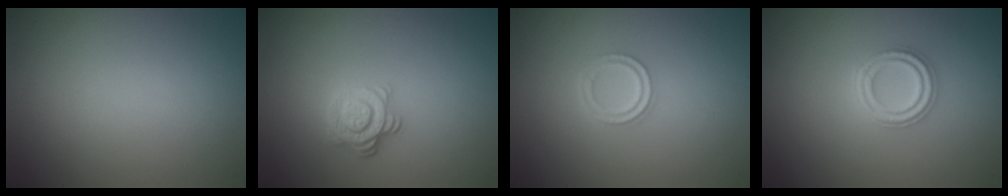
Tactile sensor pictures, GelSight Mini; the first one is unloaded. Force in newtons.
{"total": 3.5, "press": 2.8, "slide": 2.2}
{"total": 2.0, "press": 1.9, "slide": 0.4}
{"total": 2.9, "press": 2.5, "slide": 1.4}